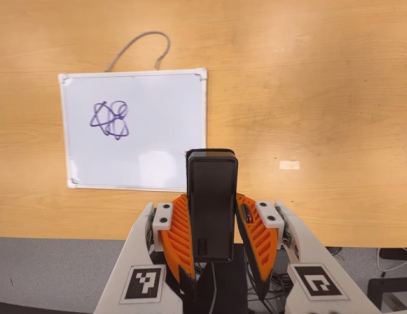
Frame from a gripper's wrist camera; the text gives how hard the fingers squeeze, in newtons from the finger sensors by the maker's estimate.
{"total": 3.4, "left": 1.8, "right": 4.9}